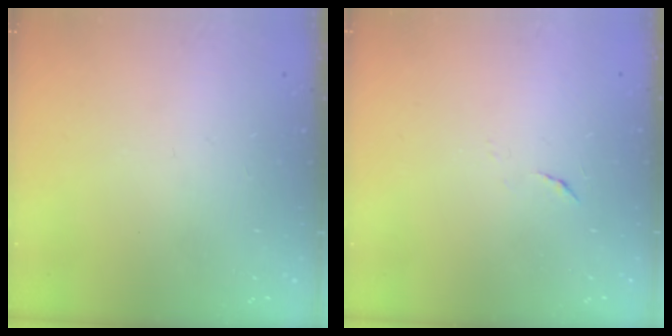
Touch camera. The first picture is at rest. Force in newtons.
{"total": 3.9, "press": 3.9, "slide": 0.4}